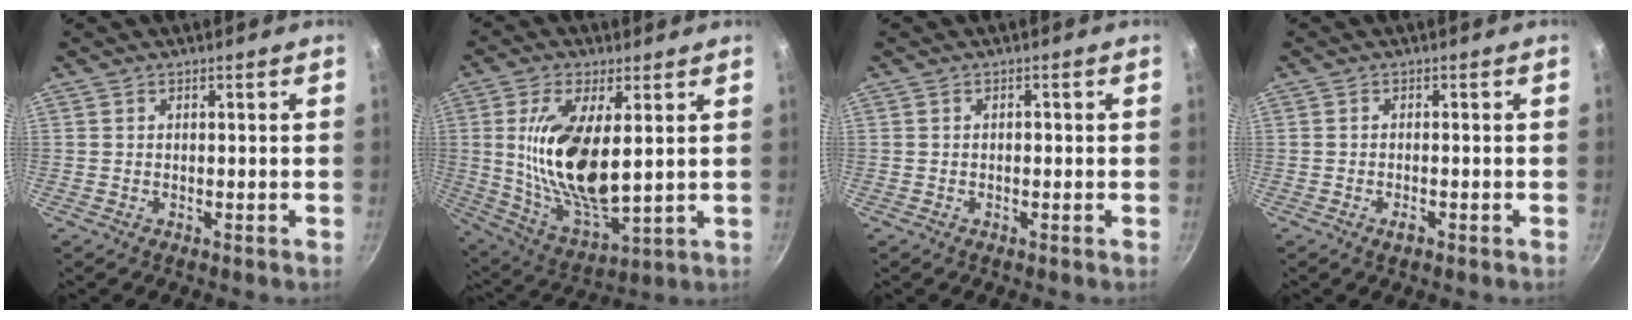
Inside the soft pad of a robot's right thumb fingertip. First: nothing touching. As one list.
[{"total": 17.6, "force": [2.8, 7.5, 15.7], "torque": [-0.295, -0.025, 0.061]}, {"total": 0.7, "force": [-0.2, 0.5, 0.5], "torque": [-0.006, 0.004, -0.004]}, {"total": 1.7, "force": [-0.9, 0.6, 1.3], "torque": [-0.028, 0.002, -0.018]}]